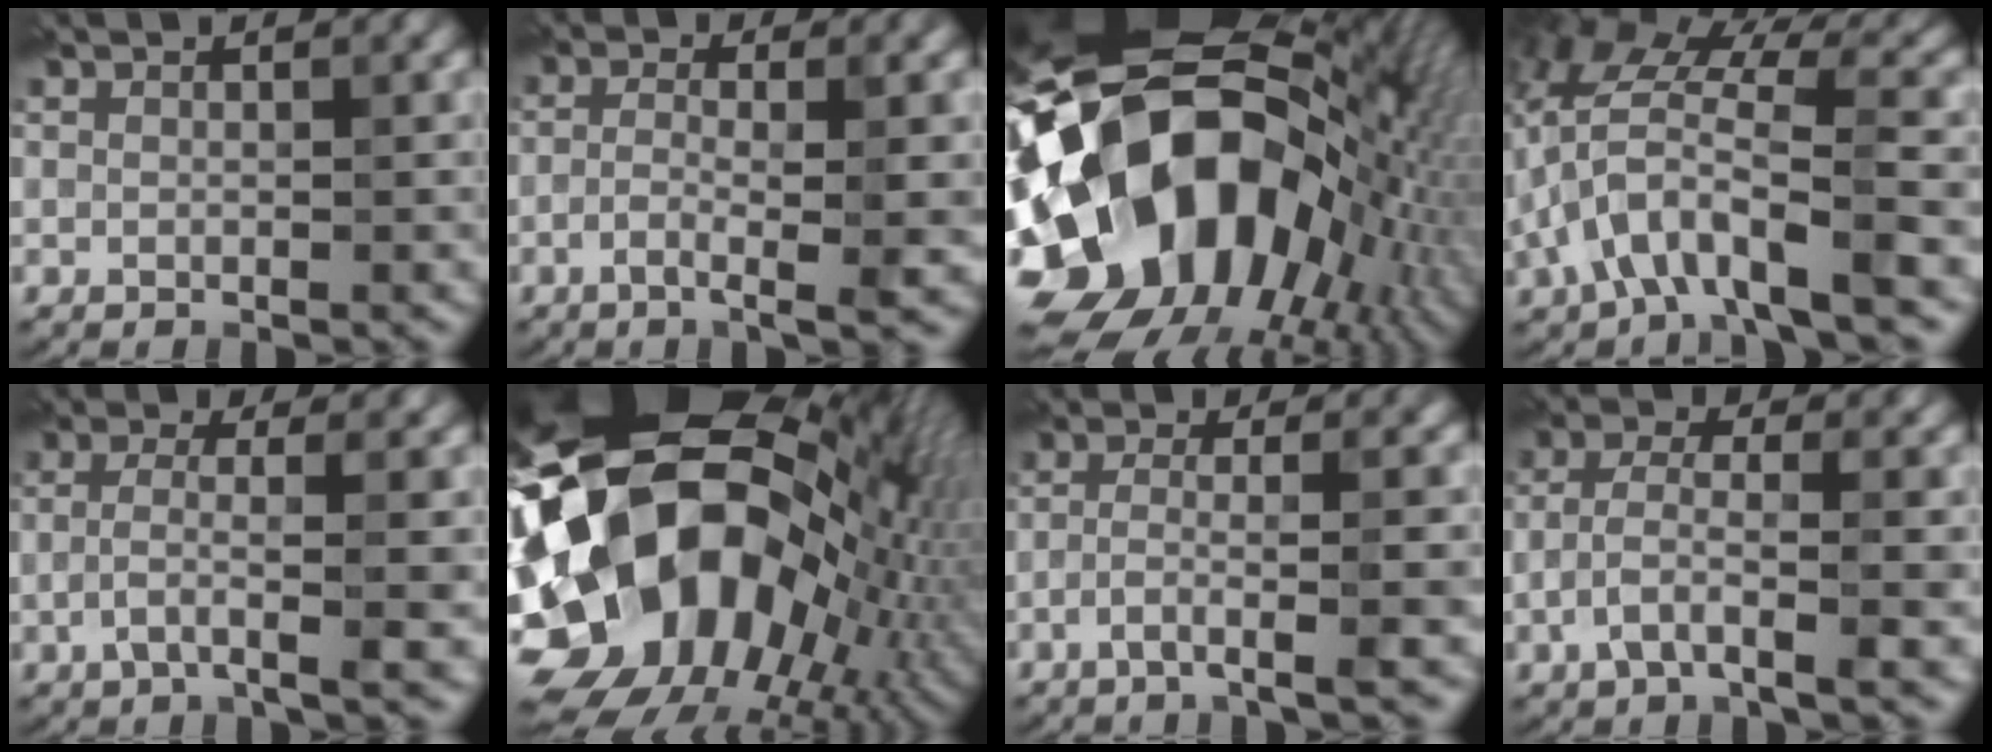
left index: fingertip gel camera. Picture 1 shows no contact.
{"total": 4.9, "force": [-1.3, 0.9, 4.7], "torque": [-0.080, -0.001, -0.027]}
{"total": 21.3, "force": [-3.8, 14.5, 15.1], "torque": [-0.318, -0.011, -0.074]}
{"total": 8.5, "force": [-1.9, 2.8, 7.8], "torque": [-0.156, 0.015, -0.040]}
{"total": 4.3, "force": [-0.9, 0.8, 4.1], "torque": [-0.084, 0.003, -0.023]}
{"total": 20.2, "force": [-1.5, 14.6, 13.8], "torque": [-0.298, 0.024, -0.041]}
{"total": 4.6, "force": [-2.0, 0.5, 4.1], "torque": [-0.069, 0.007, -0.049]}
{"total": 4.9, "force": [-1.4, 1.7, 4.4], "torque": [-0.097, 0.007, -0.032]}